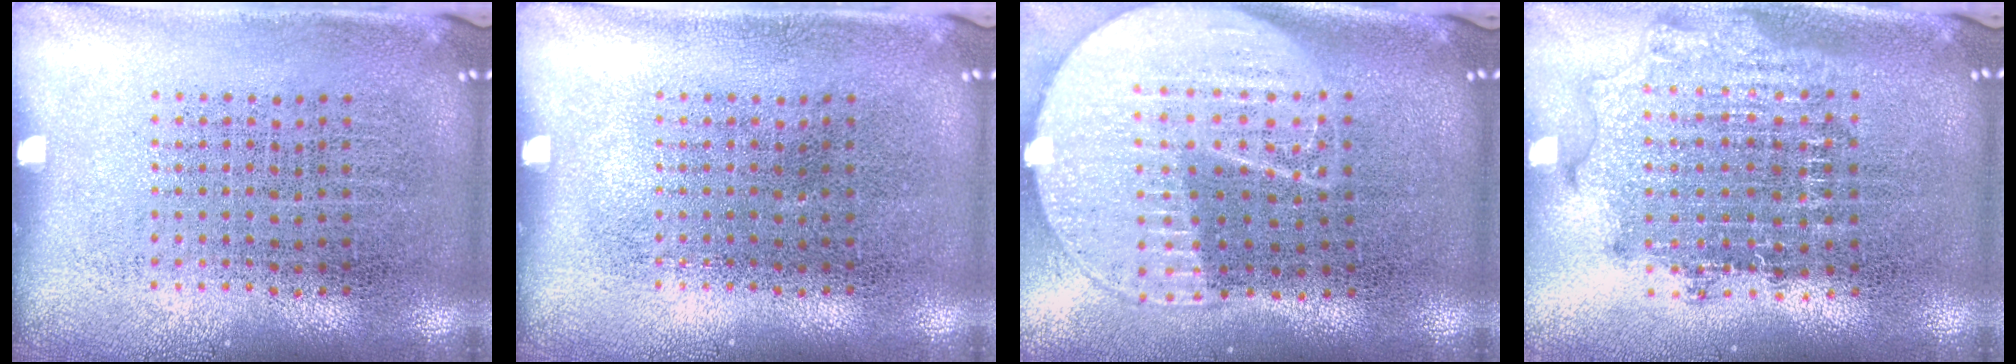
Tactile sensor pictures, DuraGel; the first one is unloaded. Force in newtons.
{"total": 0.0}
{"total": 2.1, "press": 1.8, "slide": 1.1}
{"total": 1.9, "press": 1.5, "slide": 1.1}